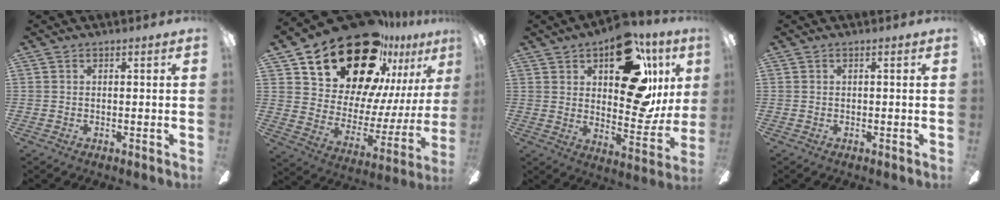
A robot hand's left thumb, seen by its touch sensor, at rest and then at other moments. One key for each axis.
{"total": 27.5, "fx": 20.1, "fy": 14.1, "fz": 12.3, "tx": -0.193, "ty": -0.130, "tz": 0.369}
{"total": 23.3, "fx": 12.2, "fy": 11.5, "fz": 16.1, "tx": -0.204, "ty": -0.068, "tz": 0.205}
{"total": 0.0}